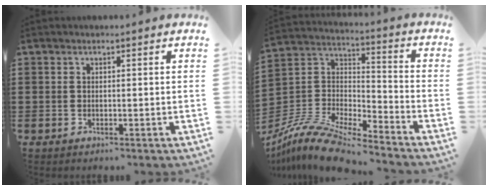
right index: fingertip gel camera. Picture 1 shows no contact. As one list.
[{"total": 10.9, "force": [-10.0, 1.8, 4.0], "torque": [-0.092, 0.021, -0.204]}]